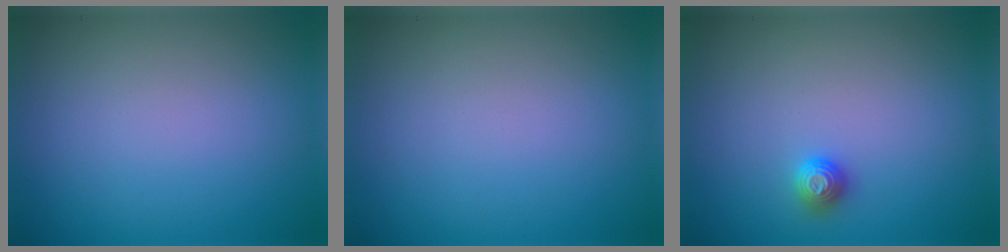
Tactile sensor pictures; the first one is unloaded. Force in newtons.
{"total": 0.0}
{"total": 1.0, "press": 1.0, "slide": 0.3}